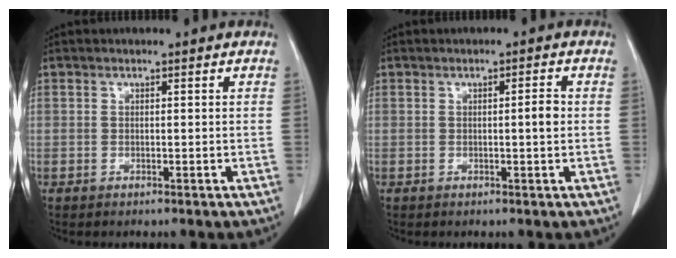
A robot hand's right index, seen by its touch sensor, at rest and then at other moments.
{"total": 1.9, "force": [0.0, 0.1, 1.9], "torque": [-0.029, 0.001, 0.000]}